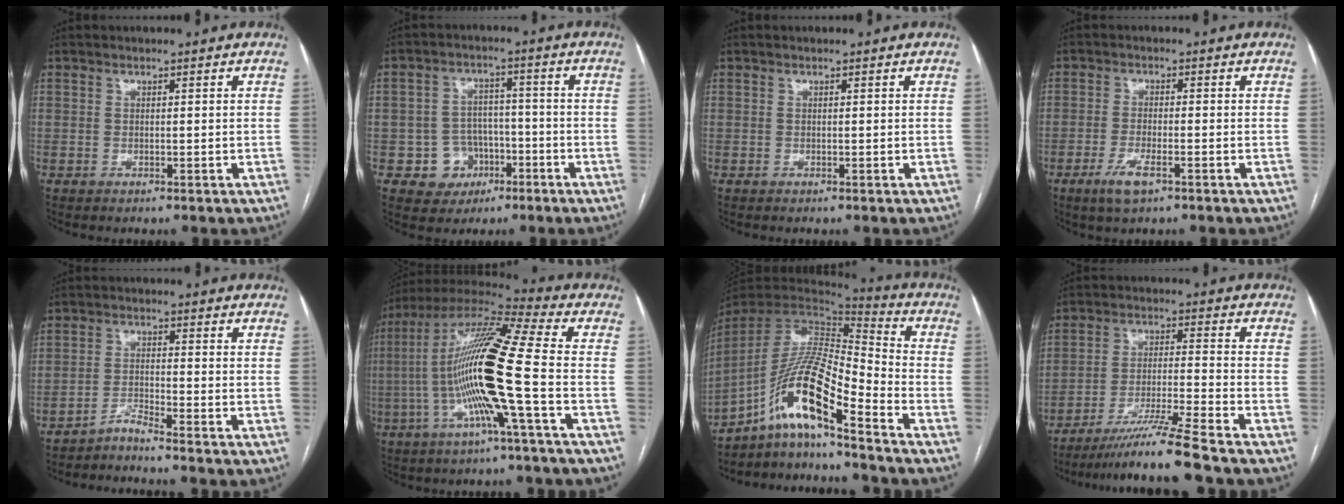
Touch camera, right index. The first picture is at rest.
{"total": 6.7, "force": [-2.7, 6.1, 0.9], "torque": [-0.006, 0.016, -0.033]}
{"total": 0.0}
{"total": 4.2, "force": [-2.5, 0.9, 3.3], "torque": [-0.073, -0.005, -0.044]}
{"total": 3.1, "force": [-2.8, -1.2, 0.4], "torque": [-0.009, -0.013, -0.055]}
{"total": 18.7, "force": [-3.1, -0.1, 18.4], "torque": [-0.357, 0.008, -0.073]}
{"total": 14.9, "force": [-10.0, 0.6, 11.0], "torque": [-0.219, 0.012, -0.182]}
{"total": 11.0, "force": [-9.1, -2.5, 5.6], "torque": [-0.095, -0.023, -0.160]}